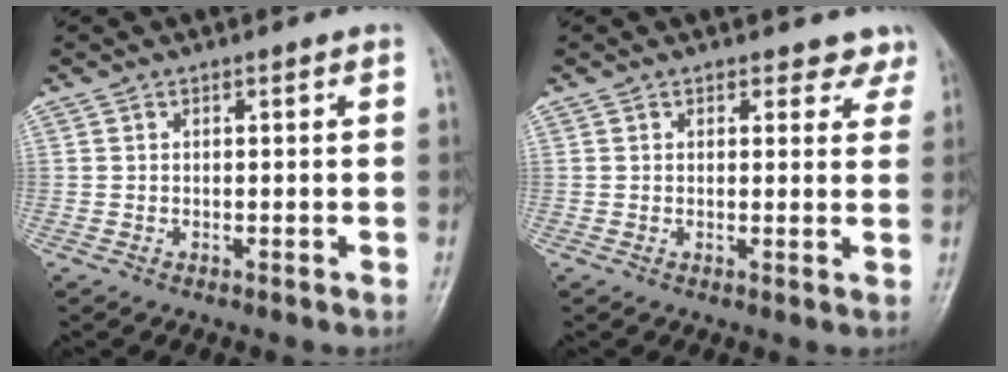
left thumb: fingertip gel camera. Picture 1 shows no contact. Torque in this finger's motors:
{"motor_torque": [-0.05, -0.13, -0.27, 0.02, 0.05]}